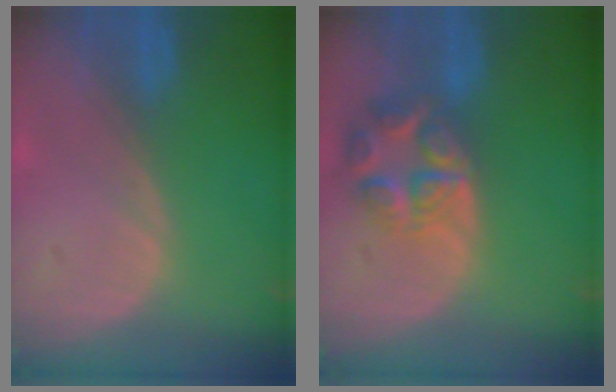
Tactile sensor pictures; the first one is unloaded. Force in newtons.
{"total": 7.8, "press": 6.8, "slide": 3.7}